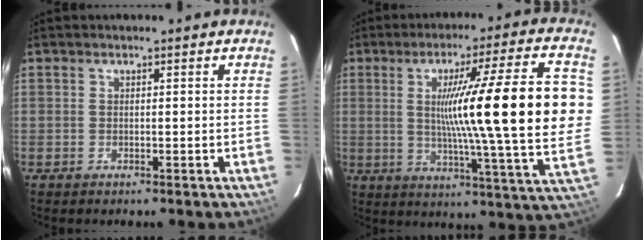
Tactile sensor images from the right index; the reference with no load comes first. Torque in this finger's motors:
{"motor_torque": [1.86, -0.28, 1.05, 0.21]}